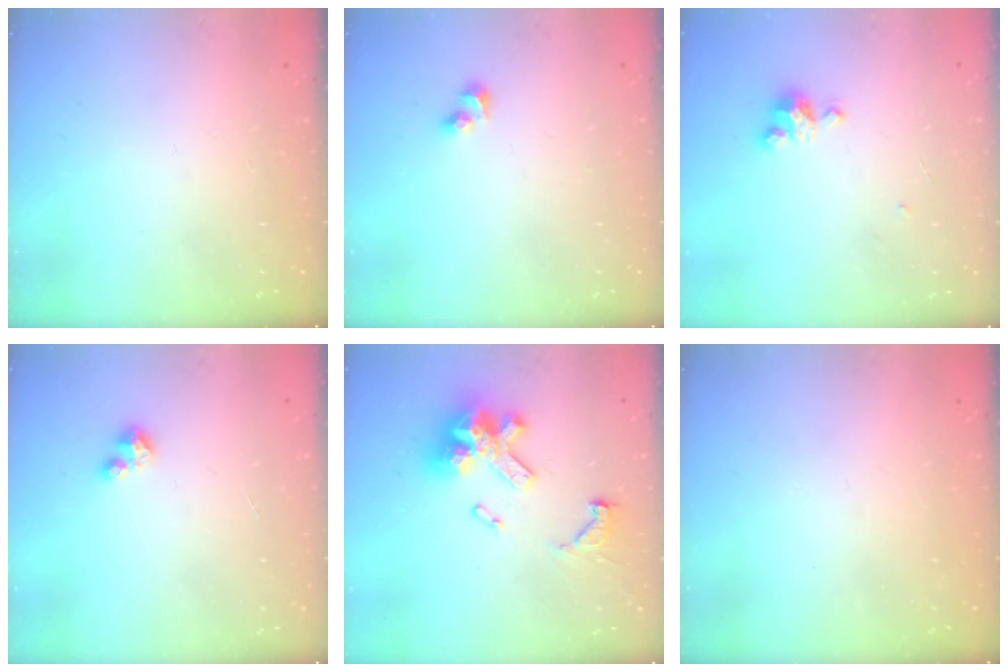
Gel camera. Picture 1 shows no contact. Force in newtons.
{"total": 3.5, "press": 3.1, "slide": 1.6}
{"total": 4.2, "press": 4.2, "slide": 0.2}
{"total": 2.7, "press": 2.7, "slide": 0.3}
{"total": 15.0, "press": 15.0, "slide": 0.8}
{"total": 0.7, "press": 0.6, "slide": 0.4}